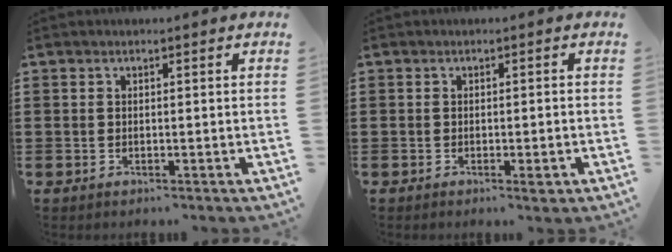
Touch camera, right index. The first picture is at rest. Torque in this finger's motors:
{"motor_torque": [0.70, -0.25, 0.20, 0.04]}